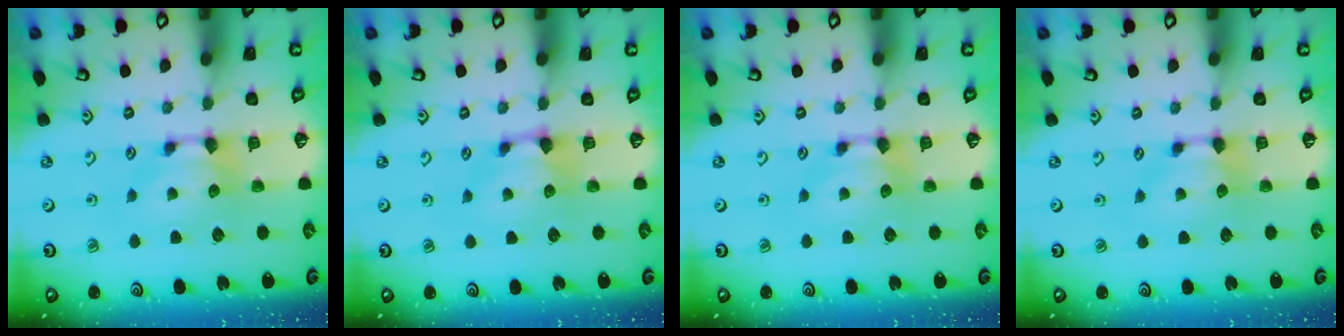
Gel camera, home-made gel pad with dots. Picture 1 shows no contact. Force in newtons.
{"total": 0.9, "press": 0.6, "slide": 0.7}
{"total": 0.0}
{"total": 0.6, "press": 0.2, "slide": 0.6}